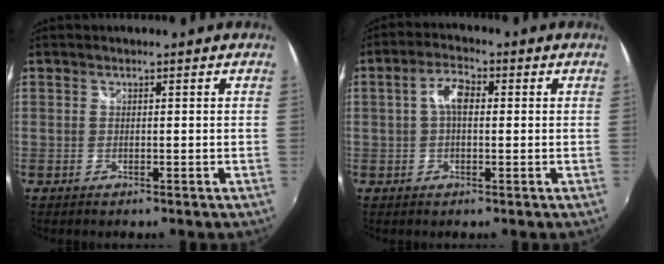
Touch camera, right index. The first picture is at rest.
{"total": 4.7, "force": [0.5, 2.4, 4.0], "torque": [-0.077, 0.016, 0.008]}